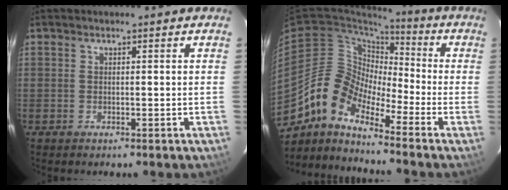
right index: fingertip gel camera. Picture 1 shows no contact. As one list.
[{"total": 11.7, "force": [-8.6, 5.1, 5.9], "torque": [-0.099, 0.014, -0.189]}]